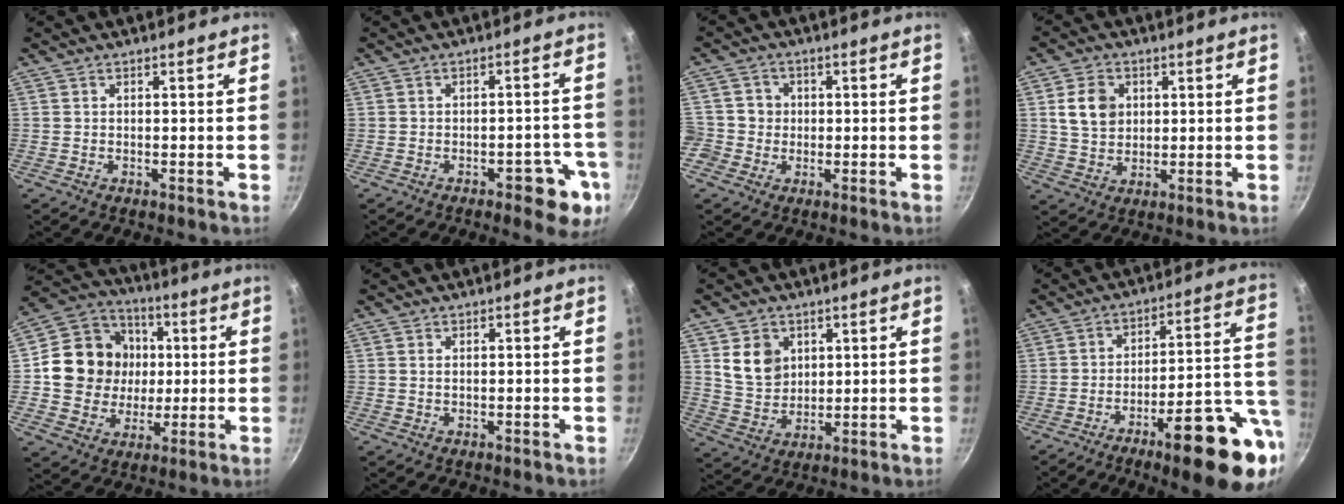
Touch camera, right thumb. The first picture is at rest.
{"total": 8.6, "force": [-3.8, 4.2, 6.5], "torque": [-0.038, 0.028, -0.040]}
{"total": 5.8, "force": [-0.8, 5.6, 1.2], "torque": [0.007, 0.013, -0.024]}
{"total": 7.5, "force": [1.8, 5.9, 4.3], "torque": [-0.059, -0.002, 0.034]}
{"total": 16.9, "force": [1.5, 15.2, 7.2], "torque": [-0.103, 0.017, 0.024]}
{"total": 0.7, "force": [0.2, 0.4, 0.5], "torque": [-0.009, 0.000, 0.004]}
{"total": 8.6, "force": [2.9, 6.9, 4.3], "torque": [-0.053, -0.018, 0.063]}
{"total": 19.8, "force": [-7.1, 4.9, 17.8], "torque": [-0.216, 0.030, -0.098]}